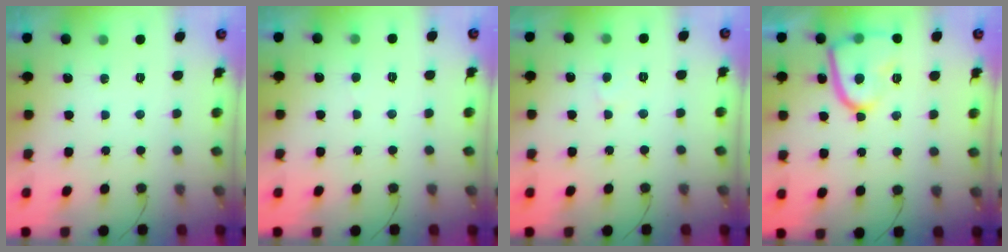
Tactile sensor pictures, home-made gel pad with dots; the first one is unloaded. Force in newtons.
{"total": 3.1, "press": 3.1, "slide": 0.3}
{"total": 3.8, "press": 3.8, "slide": 0.4}
{"total": 13.8, "press": 13.7, "slide": 1.4}